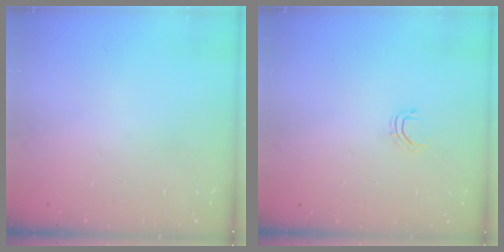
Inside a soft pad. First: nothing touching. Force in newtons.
{"total": 3.8, "press": 3.8, "slide": 0.2}